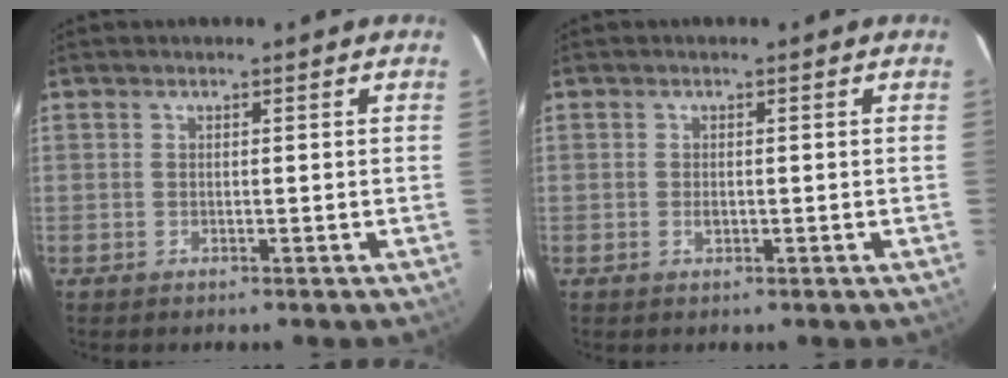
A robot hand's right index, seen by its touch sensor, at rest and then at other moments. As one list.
[{"total": 1.1, "force": [-0.2, 0.7, 0.8], "torque": [-0.011, 0.001, -0.002]}]